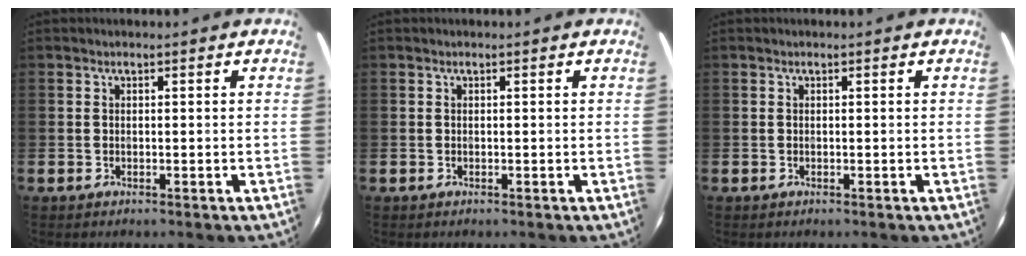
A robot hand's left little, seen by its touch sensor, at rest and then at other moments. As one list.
[{"total": 0.0}, {"total": 0.0}]